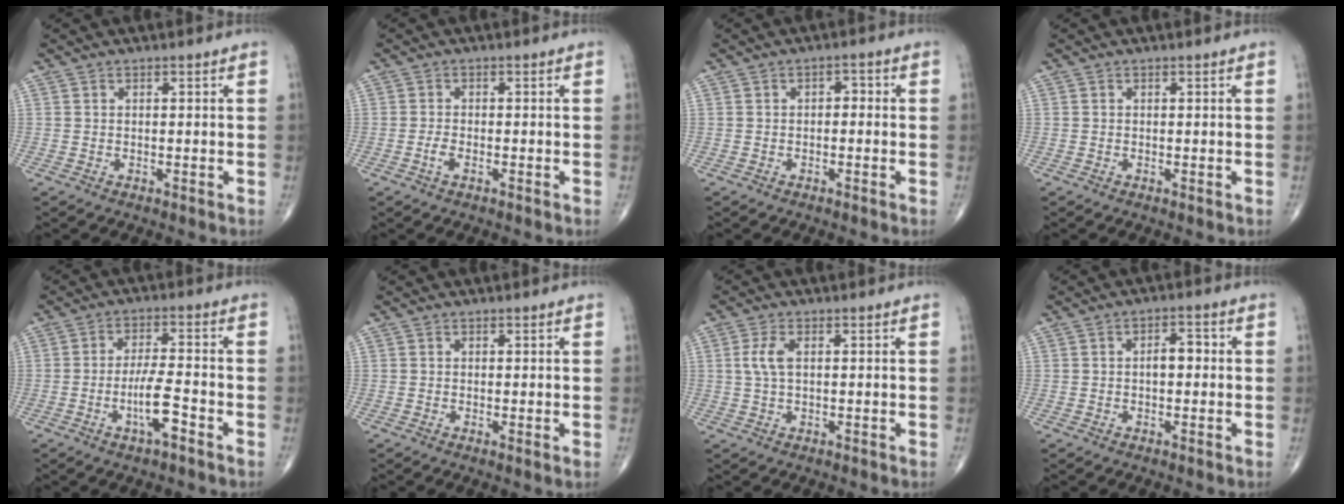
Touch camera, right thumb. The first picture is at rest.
{"total": 1.7, "force": [-0.7, 0.6, 1.3], "torque": [-0.032, 0.003, -0.015]}
{"total": 1.8, "force": [-0.2, 1.1, 1.4], "torque": [-0.011, 0.011, -0.009]}
{"total": 0.0}
{"total": 6.9, "force": [-3.0, 1.3, 6.0], "torque": [-0.118, 0.019, -0.052]}
{"total": 0.7, "force": [0.1, 0.1, 0.7], "torque": [-0.016, -0.005, -0.001]}
{"total": 3.6, "force": [0.7, 1.6, 3.2], "torque": [-0.080, 0.005, 0.013]}
{"total": 3.5, "force": [0.0, 1.8, 3.0], "torque": [-0.037, 0.012, -0.005]}